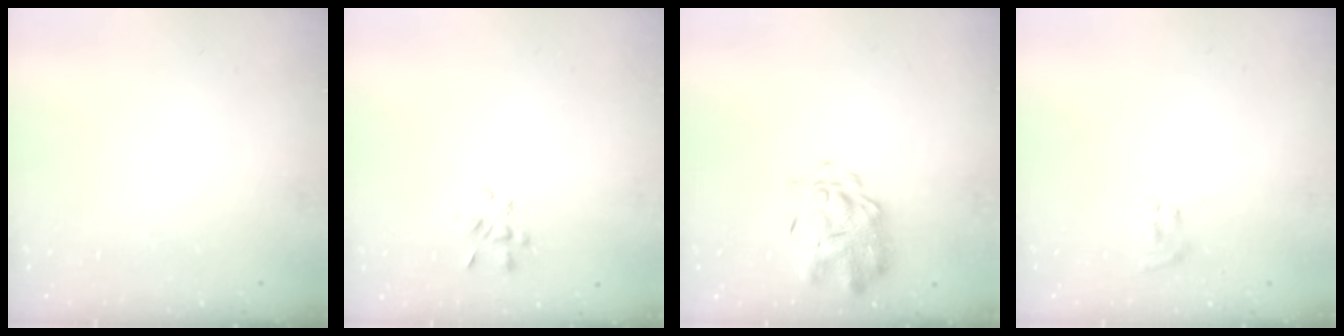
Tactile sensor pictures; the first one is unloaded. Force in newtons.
{"total": 3.0, "press": 2.9, "slide": 0.8}
{"total": 3.7, "press": 3.5, "slide": 1.3}
{"total": 3.0, "press": 2.9, "slide": 0.9}